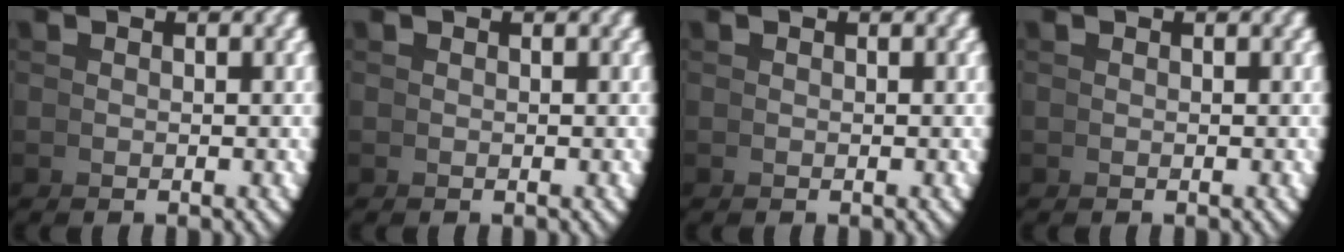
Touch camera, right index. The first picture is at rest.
{"total": 0.0}
{"total": 0.0}
{"total": 0.0}